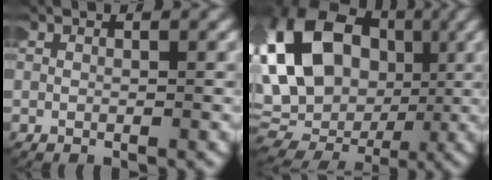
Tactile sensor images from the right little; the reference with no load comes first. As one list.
[{"total": 15.7, "force": [0.2, 12.4, 9.5], "torque": [-0.217, -0.042, 0.021]}]